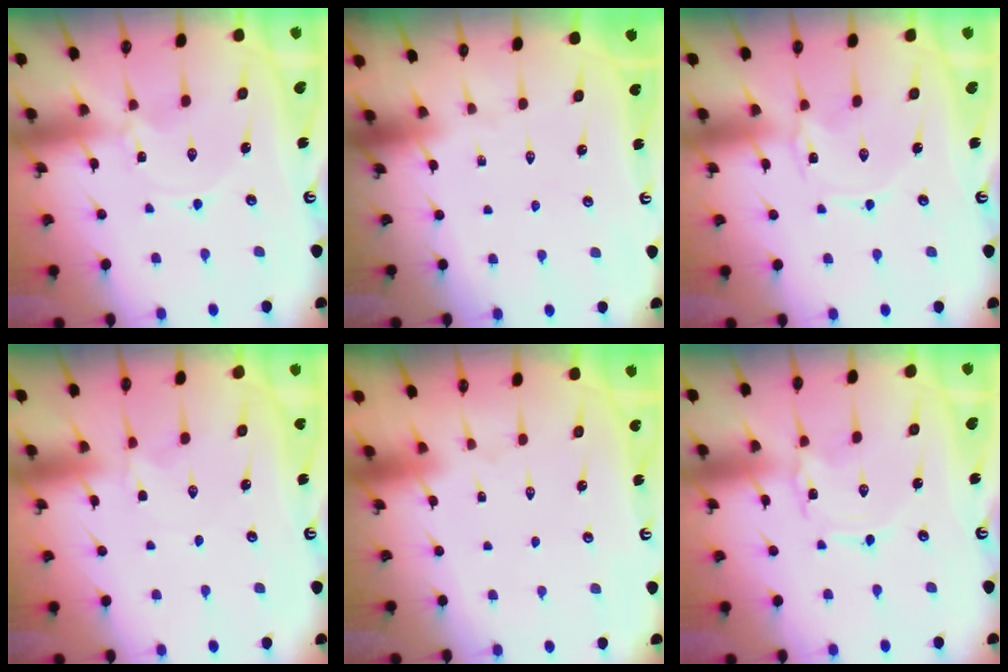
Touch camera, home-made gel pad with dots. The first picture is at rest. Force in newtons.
{"total": 0.0}
{"total": 1.3, "press": 1.2, "slide": 0.2}
{"total": 1.7, "press": 1.6, "slide": 0.5}
{"total": 1.6, "press": 1.6, "slide": 0.1}
{"total": 1.3, "press": 1.3, "slide": 0.1}